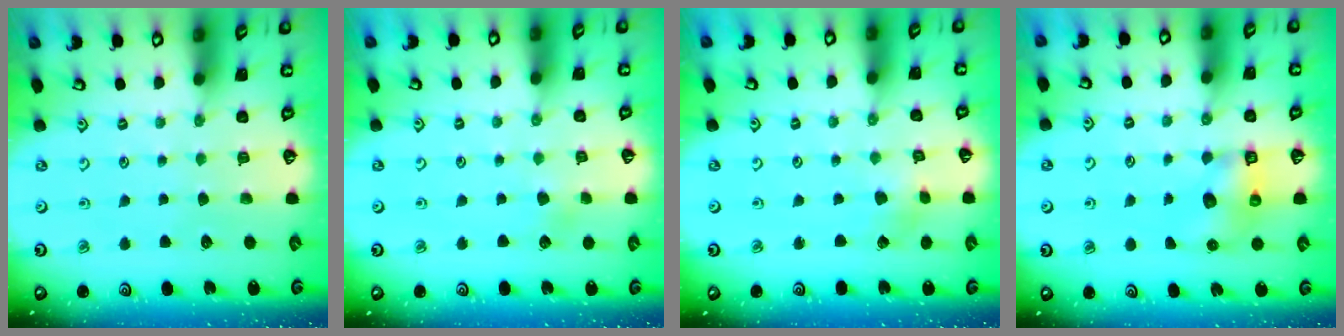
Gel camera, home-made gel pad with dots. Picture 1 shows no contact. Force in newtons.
{"total": 2.9, "press": 2.8, "slide": 0.3}
{"total": 1.5, "press": 1.5, "slide": 0.2}
{"total": 6.4, "press": 6.4, "slide": 0.7}